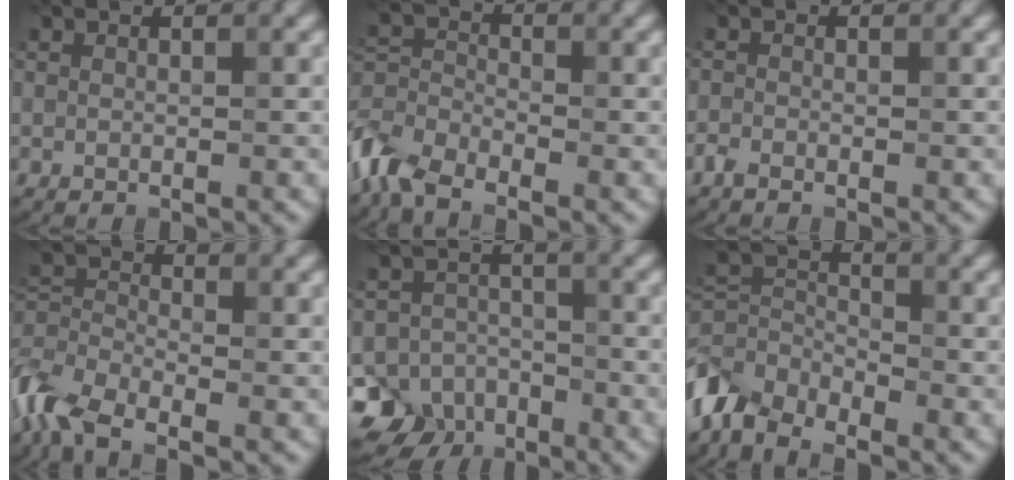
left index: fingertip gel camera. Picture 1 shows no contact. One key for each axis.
{"total": 5.5, "fx": -4.2, "fy": 2.1, "fz": 2.8, "tx": -0.064, "ty": 0.001, "tz": -0.104}
{"total": 1.1, "fx": -0.8, "fy": 0.5, "fz": 0.5, "tx": -0.011, "ty": 0.004, "tz": -0.019}
{"total": 6.0, "fx": -4.1, "fy": 2.5, "fz": 3.5, "tx": -0.083, "ty": 0.002, "tz": -0.102}
{"total": 8.1, "fx": -5.5, "fy": 5.8, "fz": 1.5, "tx": -0.006, "ty": -0.011, "tz": -0.100}
{"total": 5.3, "fx": -4.2, "fy": 2.6, "fz": 2.0, "tx": -0.040, "ty": 0.001, "tz": -0.098}